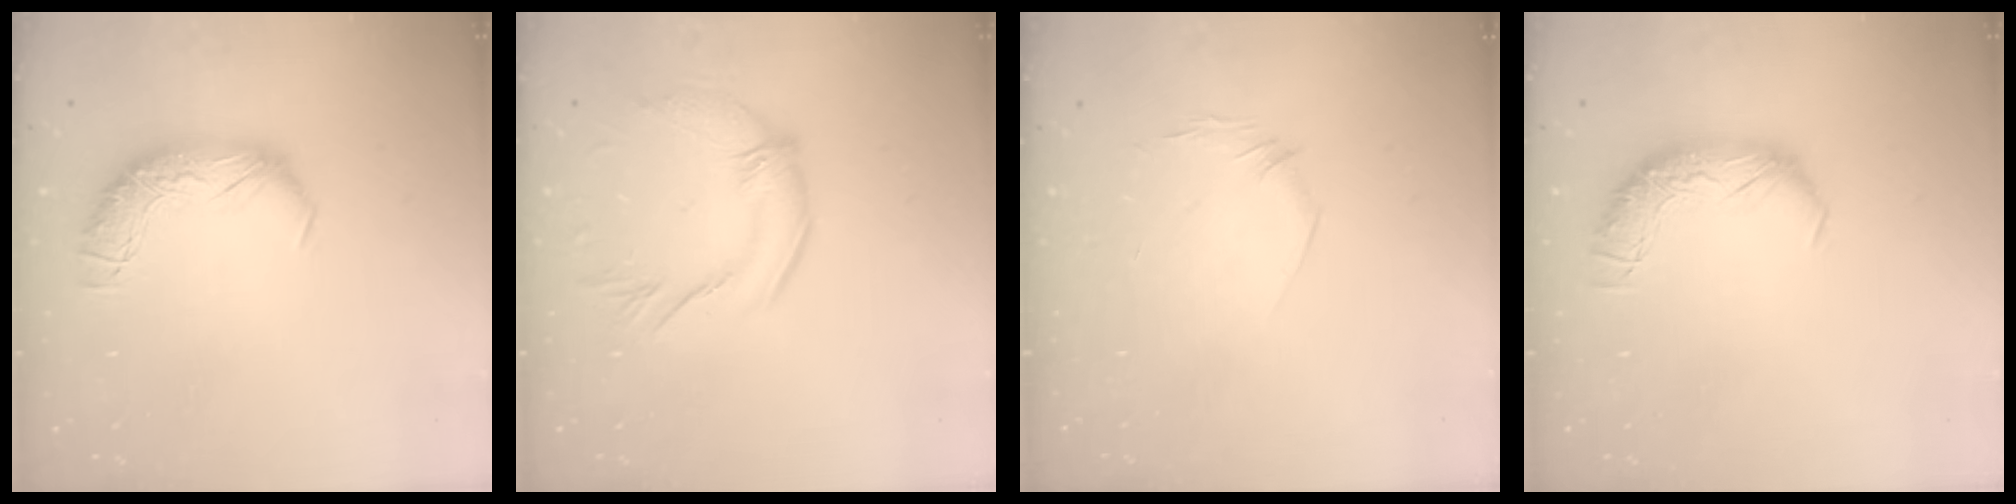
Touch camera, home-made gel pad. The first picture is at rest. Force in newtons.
{"total": 2.3, "press": 1.8, "slide": 1.4}
{"total": 6.2, "press": 6.1, "slide": 1.0}
{"total": 0.0}